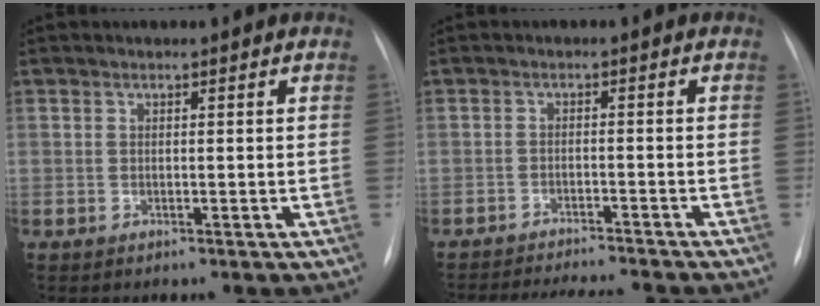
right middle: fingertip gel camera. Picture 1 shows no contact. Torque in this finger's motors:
{"motor_torque": [0.30, -0.46, 0.23, 0.09]}